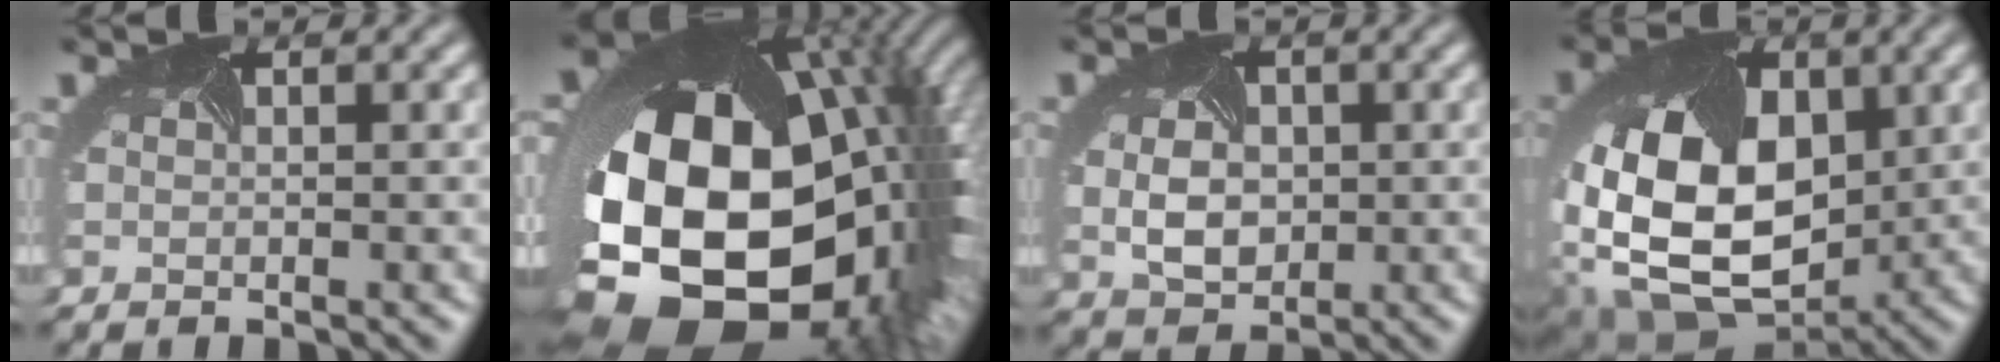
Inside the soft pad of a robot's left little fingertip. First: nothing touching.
{"total": 22.6, "force": [-2.6, 15.1, 16.7], "torque": [-0.325, -0.098, -0.008]}
{"total": 4.1, "force": [-0.1, 3.1, 2.6], "torque": [-0.054, -0.005, 0.007]}
{"total": 16.0, "force": [-0.5, 11.1, 11.5], "torque": [-0.208, -0.030, 0.013]}